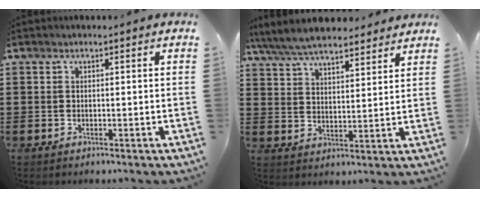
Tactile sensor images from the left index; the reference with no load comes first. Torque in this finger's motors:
{"motor_torque": [2.14, 0.00, 0.50, 0.21]}